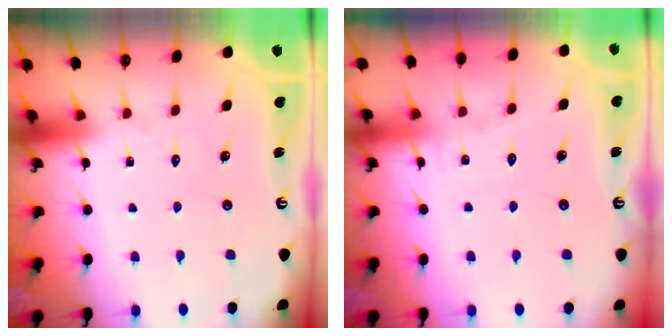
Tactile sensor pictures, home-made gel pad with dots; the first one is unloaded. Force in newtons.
{"total": 3.2, "press": 3.2, "slide": 0.4}